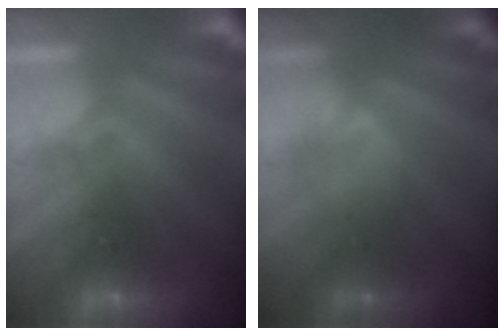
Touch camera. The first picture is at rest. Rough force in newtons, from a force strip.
{"total": 2.3}